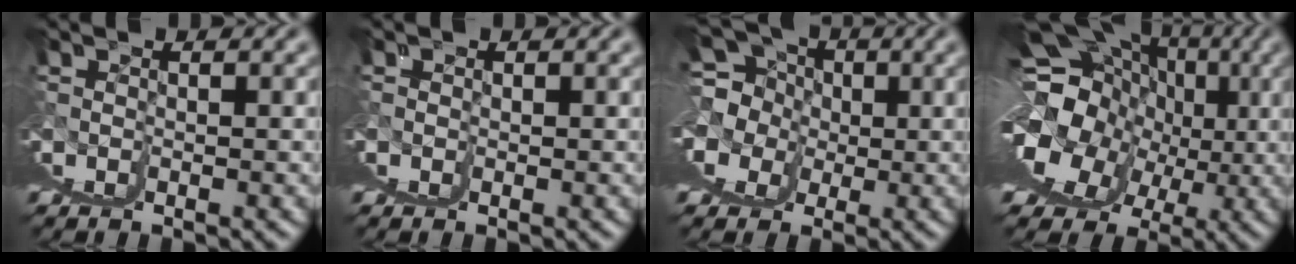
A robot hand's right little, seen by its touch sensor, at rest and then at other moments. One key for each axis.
{"total": 0.0}
{"total": 9.3, "fx": 3.2, "fy": 6.4, "fz": 5.9, "tx": -0.080, "ty": 0.006, "tz": 0.043}
{"total": 17.0, "fx": 4.4, "fy": 11.5, "fz": 11.6, "tx": -0.138, "ty": -0.014, "tz": 0.075}